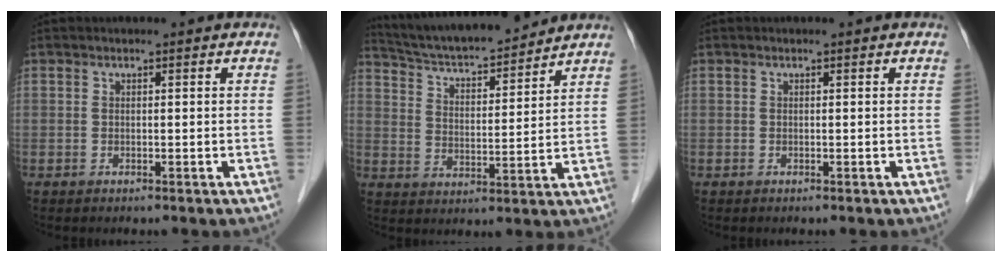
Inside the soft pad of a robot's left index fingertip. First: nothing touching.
{"total": 14.5, "force": [13.4, 1.4, 5.3], "torque": [-0.095, 0.005, 0.219]}
{"total": 0.0}